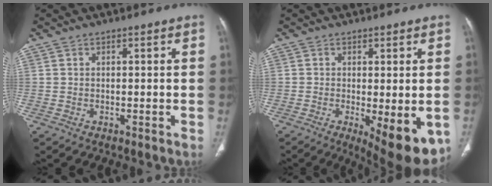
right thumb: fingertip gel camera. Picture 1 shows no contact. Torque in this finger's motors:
{"motor_torque": [0.29, 0.97, 0.12, -0.05, 0.07]}